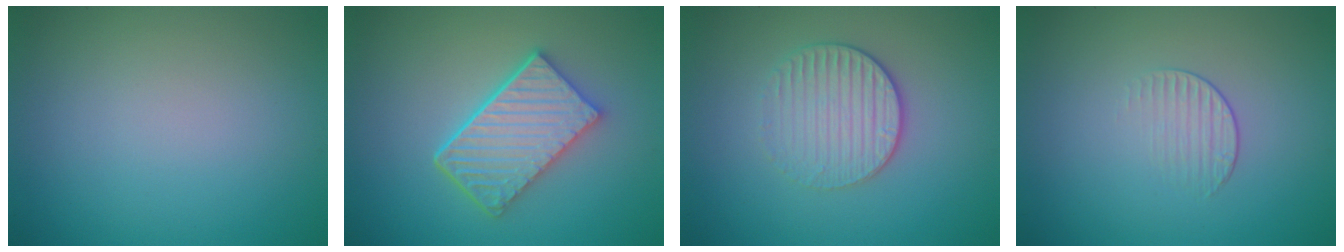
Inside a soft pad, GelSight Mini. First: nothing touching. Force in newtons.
{"total": 5.5, "press": 4.2, "slide": 3.6}
{"total": 3.0, "press": 2.7, "slide": 1.3}
{"total": 1.2, "press": 0.4, "slide": 1.2}